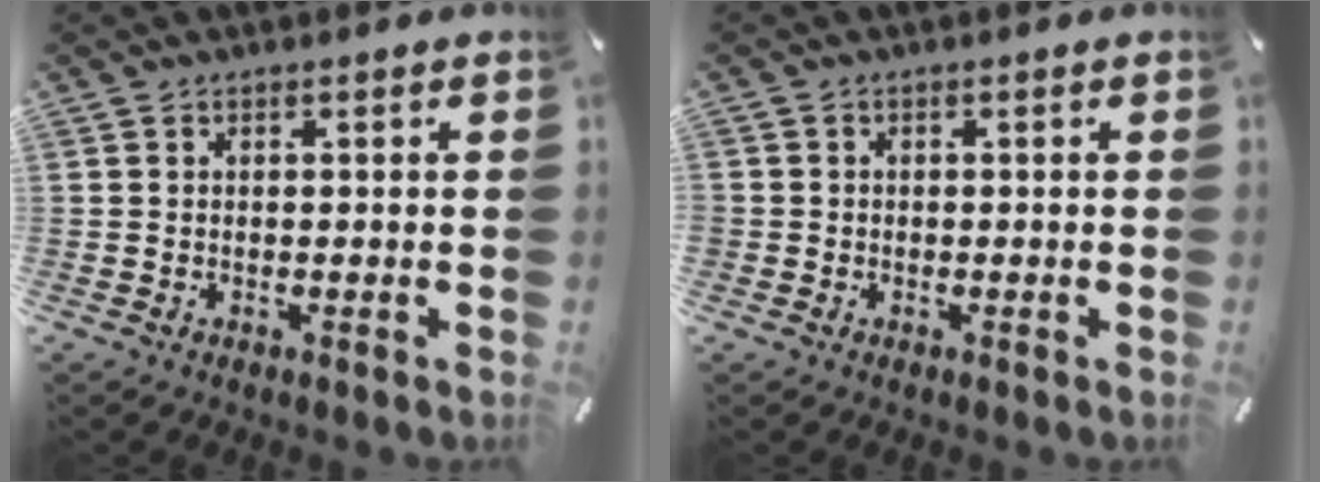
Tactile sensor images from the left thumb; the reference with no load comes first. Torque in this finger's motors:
{"motor_torque": [0.97, 1.51, 0.61, -0.49, 0.39]}